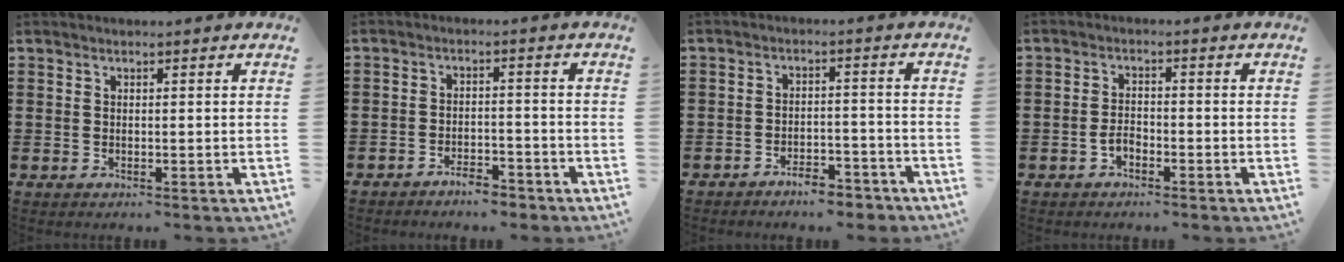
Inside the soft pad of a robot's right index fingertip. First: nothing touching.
{"total": 3.4, "force": [-3.3, 0.7, 0.6], "torque": [-0.014, 0.007, -0.067]}
{"total": 4.2, "force": [-4.1, 0.9, 0.9], "torque": [-0.016, 0.011, -0.082]}
{"total": 2.2, "force": [-1.3, 1.1, 1.4], "torque": [-0.038, -0.001, -0.028]}